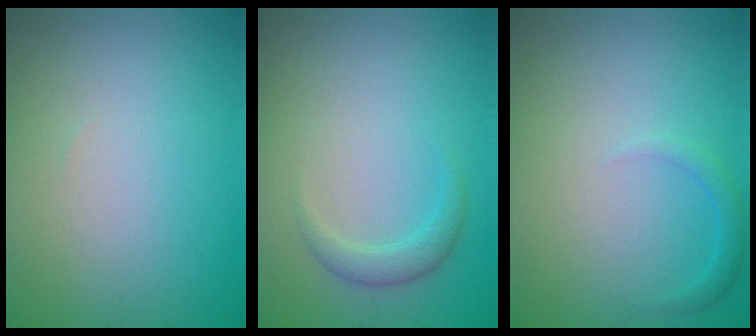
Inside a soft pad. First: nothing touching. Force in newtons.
{"total": 1.8, "press": 1.8, "slide": 0.1}
{"total": 1.2, "press": 1.2, "slide": 0.1}